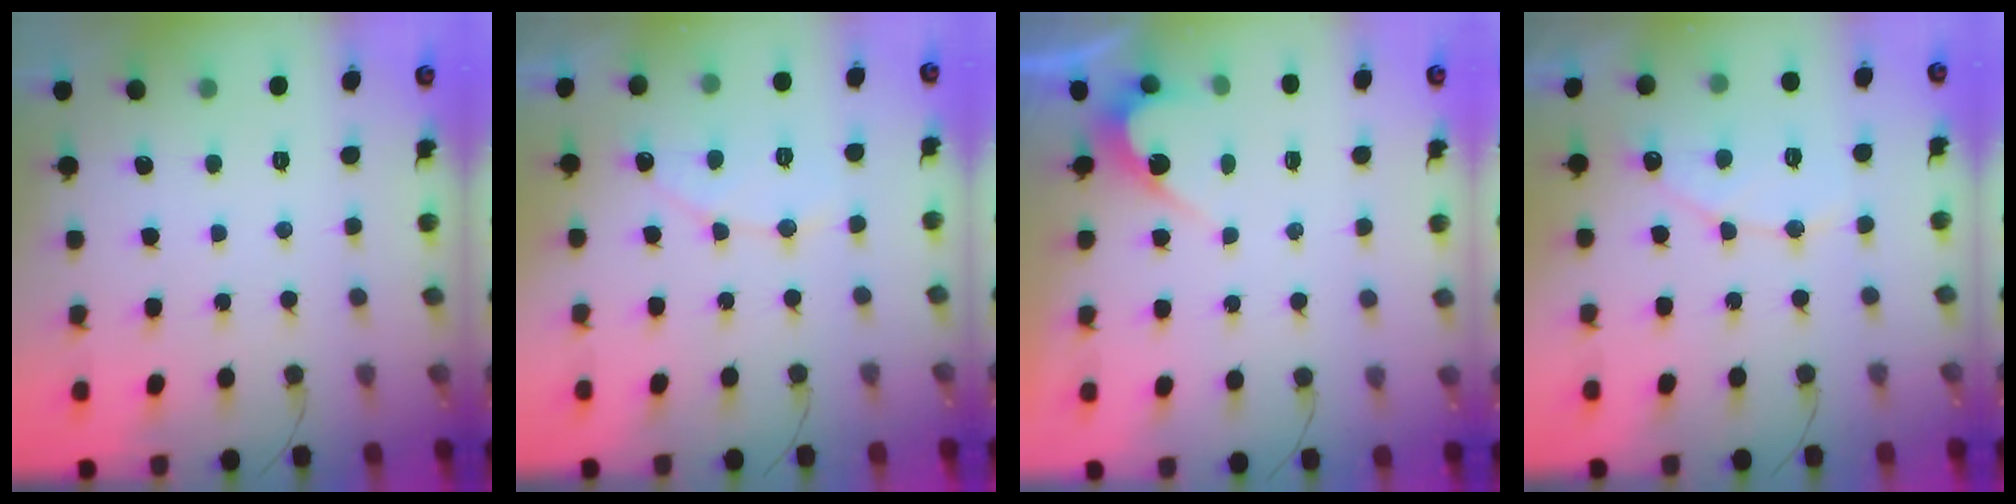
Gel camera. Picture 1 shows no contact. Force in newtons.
{"total": 7.1, "press": 7.0, "slide": 0.4}
{"total": 5.1, "press": 5.1, "slide": 0.2}
{"total": 8.8, "press": 8.8, "slide": 0.6}